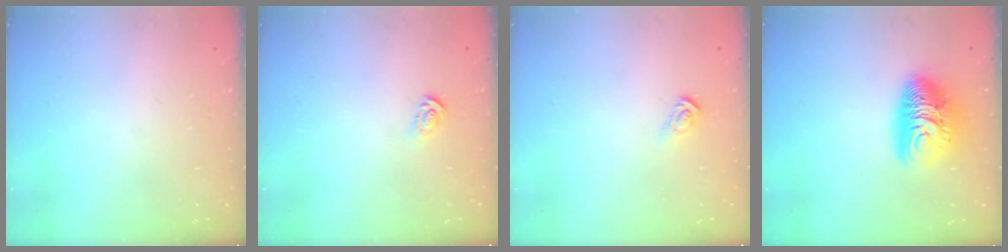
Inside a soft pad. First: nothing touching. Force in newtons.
{"total": 2.9, "press": 2.9, "slide": 0.2}
{"total": 3.9, "press": 3.9, "slide": 0.2}
{"total": 11.3, "press": 11.3, "slide": 0.8}